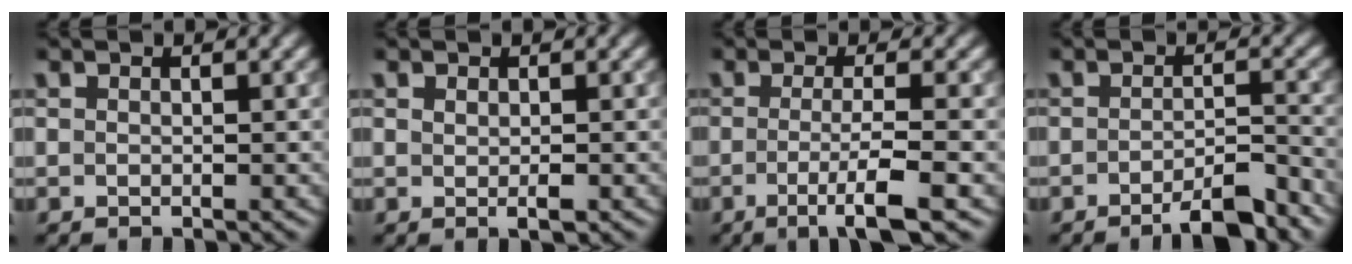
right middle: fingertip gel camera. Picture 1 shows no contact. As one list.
[{"total": 1.0, "force": [0.0, 0.3, 1.0], "torque": [-0.016, -0.004, 0.002]}, {"total": 4.7, "force": [-1.4, 0.8, 4.4], "torque": [-0.072, -0.006, -0.029]}, {"total": 4.4, "force": [-3.0, 0.9, 3.1], "torque": [-0.044, 0.002, -0.048]}]